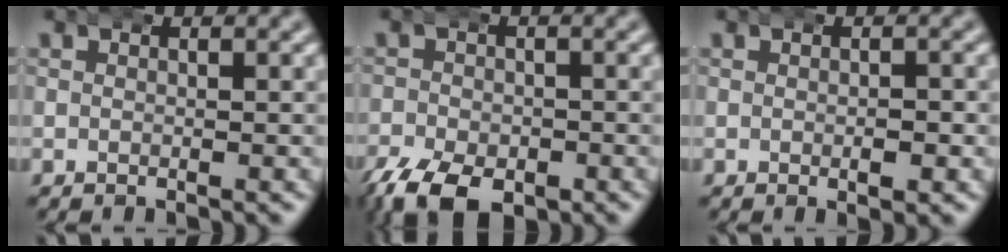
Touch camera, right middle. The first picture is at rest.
{"total": 6.6, "force": [-4.2, 3.7, 3.5], "torque": [-0.068, -0.029, -0.059]}
{"total": 1.4, "force": [-0.3, 0.8, 1.1], "torque": [-0.015, 0.001, -0.007]}